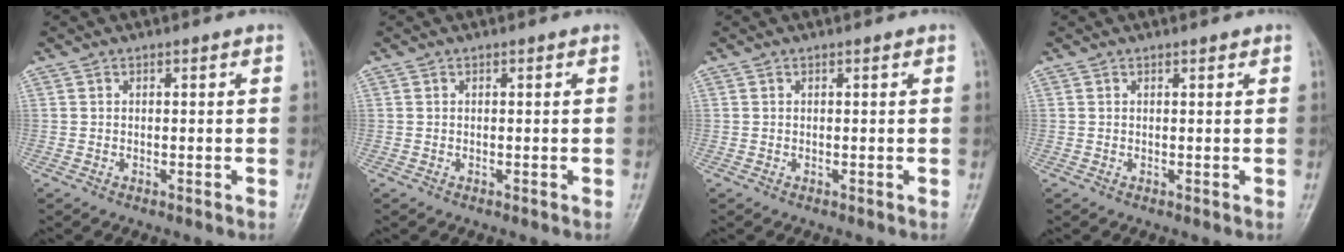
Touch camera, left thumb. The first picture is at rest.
{"total": 0.0}
{"total": 0.0}
{"total": 0.8, "force": [0.5, 0.4, 0.4], "torque": [0.002, -0.002, 0.004]}